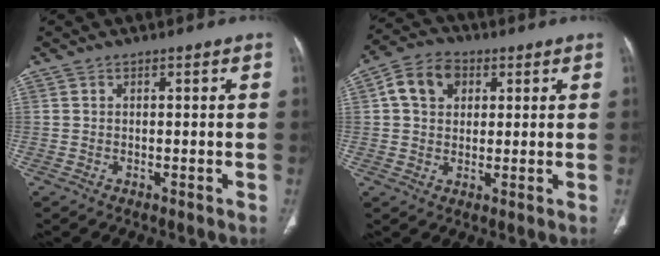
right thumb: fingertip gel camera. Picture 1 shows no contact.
{"total": 8.4, "force": [2.5, 6.4, 4.9], "torque": [-0.072, 0.009, 0.037]}